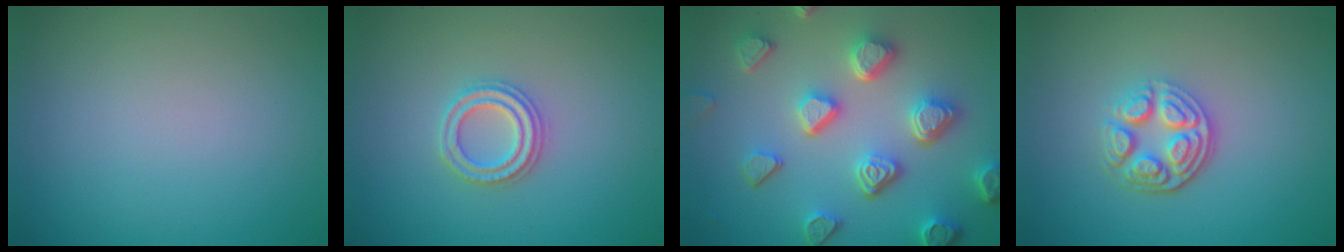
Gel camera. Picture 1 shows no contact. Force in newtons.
{"total": 2.4, "press": 2.3, "slide": 0.5}
{"total": 6.7, "press": 5.3, "slide": 4.0}
{"total": 4.1, "press": 3.2, "slide": 2.5}